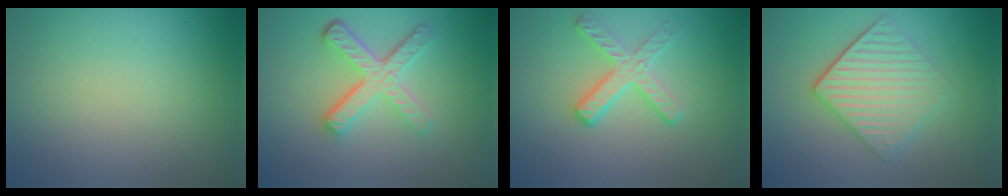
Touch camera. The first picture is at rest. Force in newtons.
{"total": 5.1, "press": 3.7, "slide": 3.5}
{"total": 2.8, "press": 2.6, "slide": 1.1}
{"total": 4.8, "press": 3.6, "slide": 3.2}